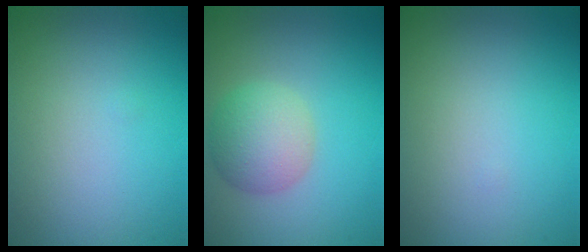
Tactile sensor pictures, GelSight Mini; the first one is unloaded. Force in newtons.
{"total": 4.2, "press": 4.2, "slide": 0.0}
{"total": 0.0}